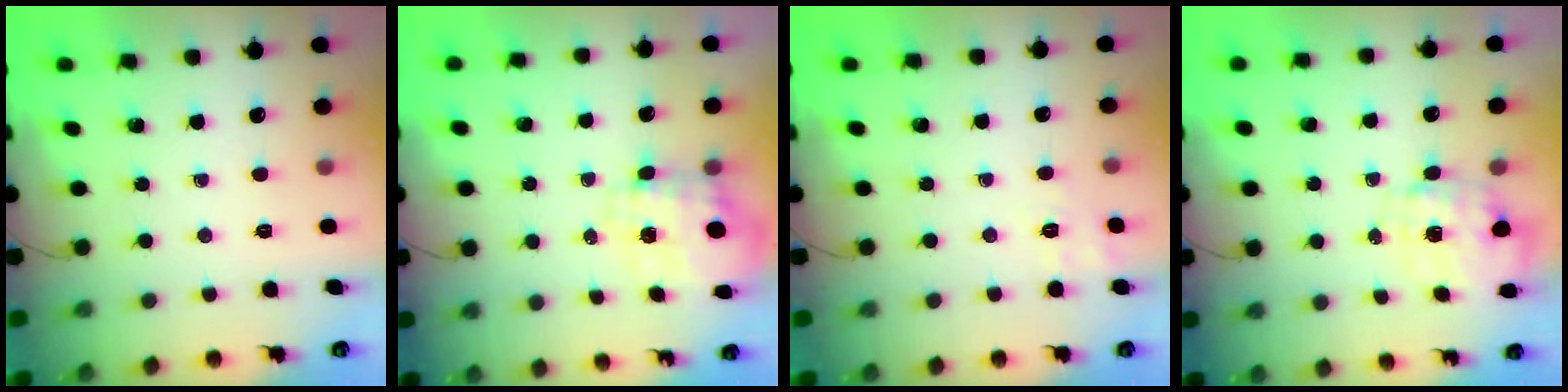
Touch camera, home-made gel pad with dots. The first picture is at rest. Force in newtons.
{"total": 3.4, "press": 3.2, "slide": 1.1}
{"total": 2.5, "press": 1.3, "slide": 2.1}
{"total": 2.9, "press": 2.7, "slide": 0.9}